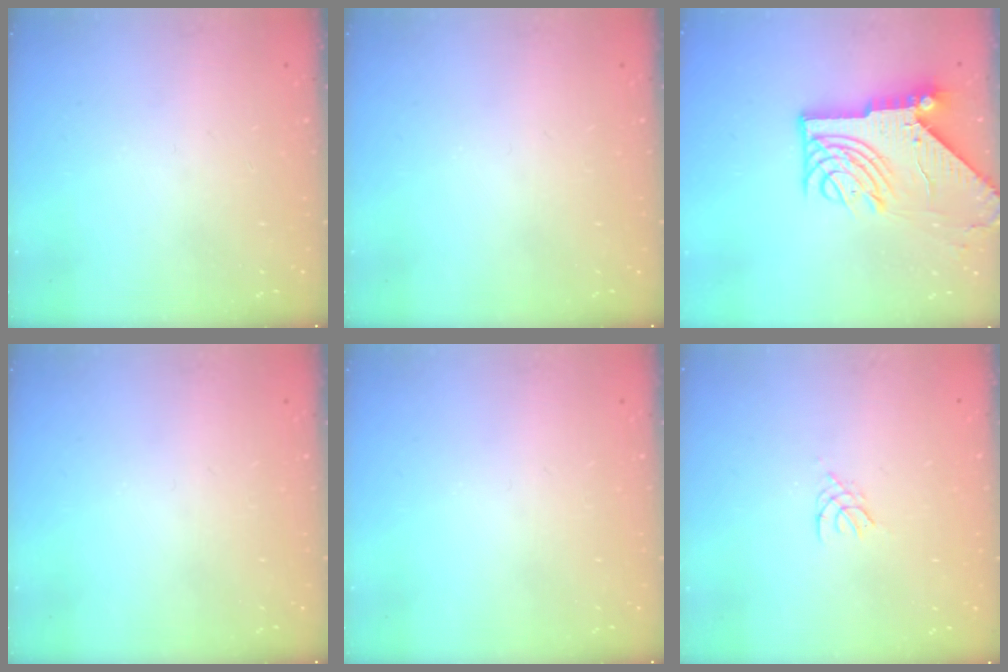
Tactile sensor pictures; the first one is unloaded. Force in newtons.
{"total": 0.0}
{"total": 14.3, "press": 14.2, "slide": 1.7}
{"total": 0.0}
{"total": 0.0}
{"total": 2.0, "press": 1.9, "slide": 0.4}